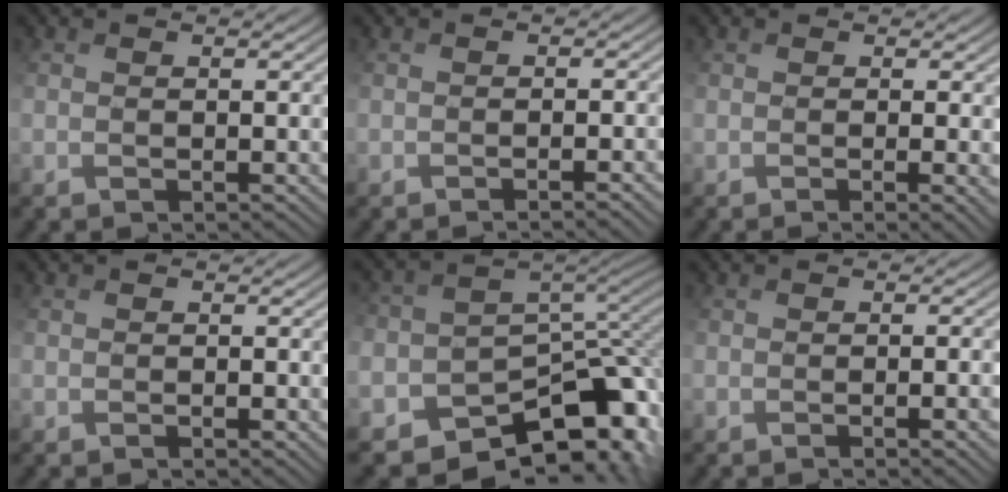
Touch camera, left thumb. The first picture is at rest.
{"total": 2.7, "force": [-1.9, 0.5, 1.8], "torque": [-0.017, 0.005, -0.009]}
{"total": 3.7, "force": [-0.6, 1.4, 3.4], "torque": [-0.047, -0.009, 0.007]}
{"total": 0.9, "force": [0.0, 0.7, 0.5], "torque": [-0.010, 0.002, 0.000]}
{"total": 10.7, "force": [-5.3, 7.2, 6.0], "torque": [-0.122, -0.017, -0.068]}
{"total": 4.4, "force": [-1.2, 1.7, 3.9], "torque": [-0.045, -0.002, 0.006]}